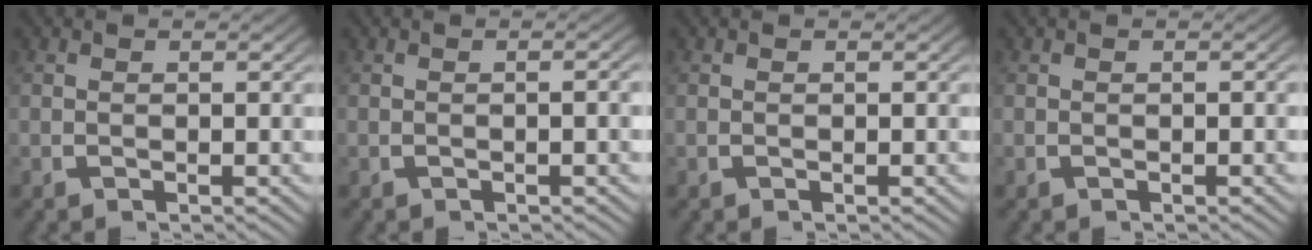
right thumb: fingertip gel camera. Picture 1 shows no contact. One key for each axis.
{"total": 0.8, "fx": -0.2, "fy": -0.1, "fz": 0.8, "tx": -0.012, "ty": 0.005, "tz": -0.003}
{"total": 0.0}
{"total": 0.0}